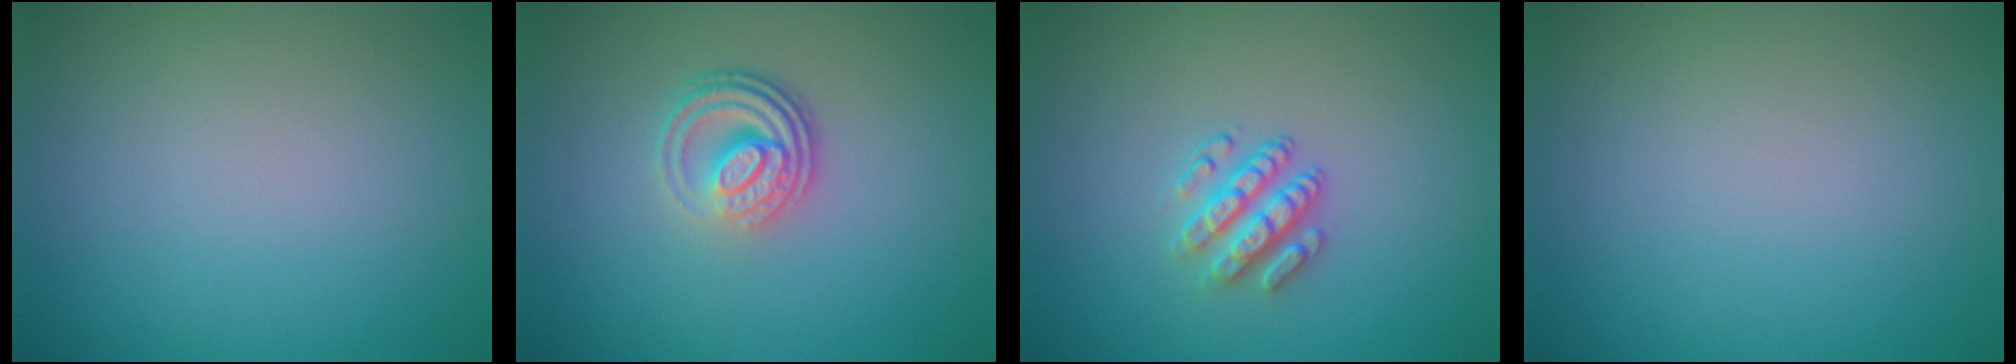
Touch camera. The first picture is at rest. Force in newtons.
{"total": 3.9, "press": 2.7, "slide": 2.8}
{"total": 3.0, "press": 2.4, "slide": 1.6}
{"total": 0.0}